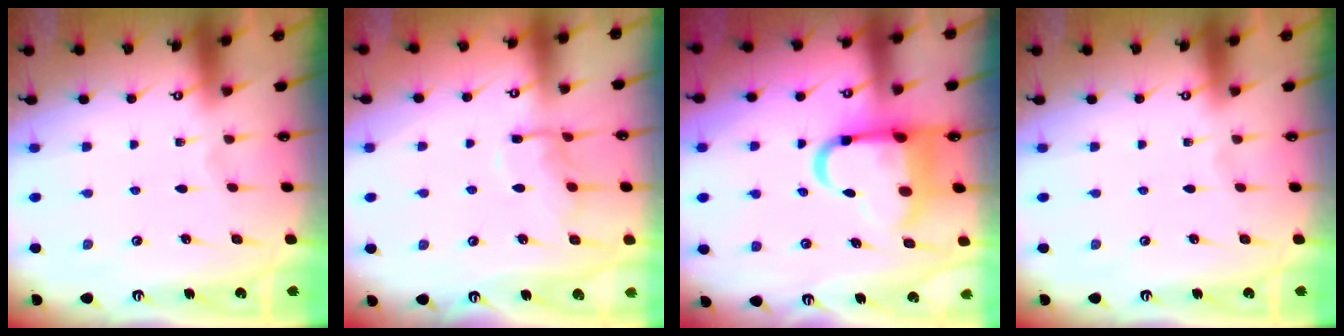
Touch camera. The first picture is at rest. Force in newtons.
{"total": 8.6, "press": 8.6, "slide": 0.6}
{"total": 13.3, "press": 12.9, "slide": 3.0}
{"total": 0.0}